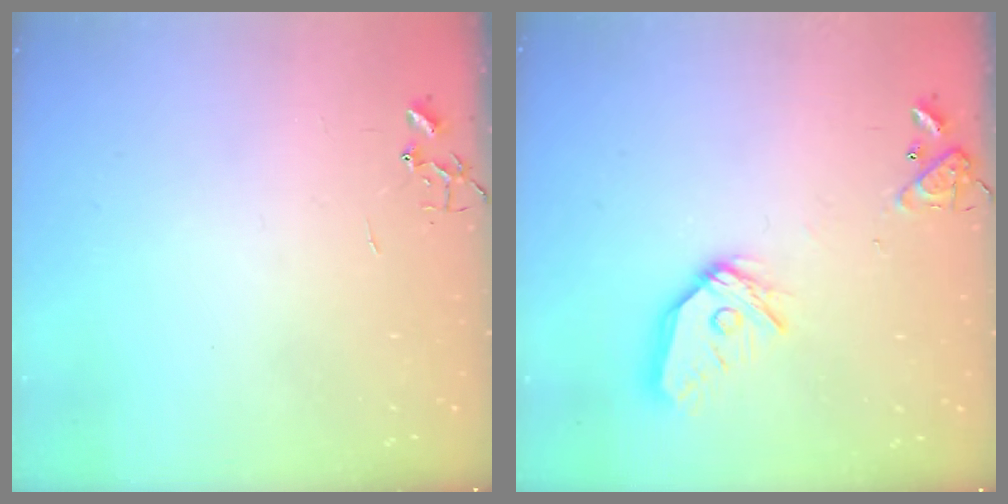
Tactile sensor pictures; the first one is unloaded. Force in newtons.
{"total": 15.8, "press": 15.6, "slide": 2.1}